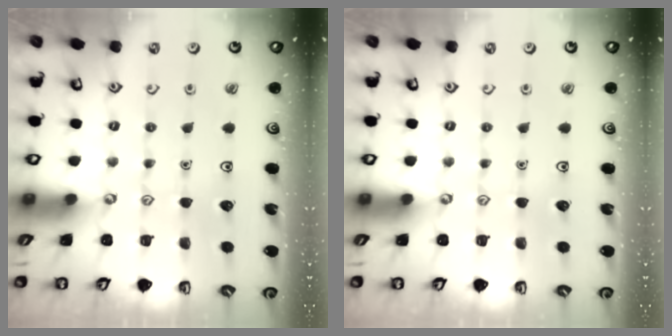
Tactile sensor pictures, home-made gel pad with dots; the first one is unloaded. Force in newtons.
{"total": 0.0}